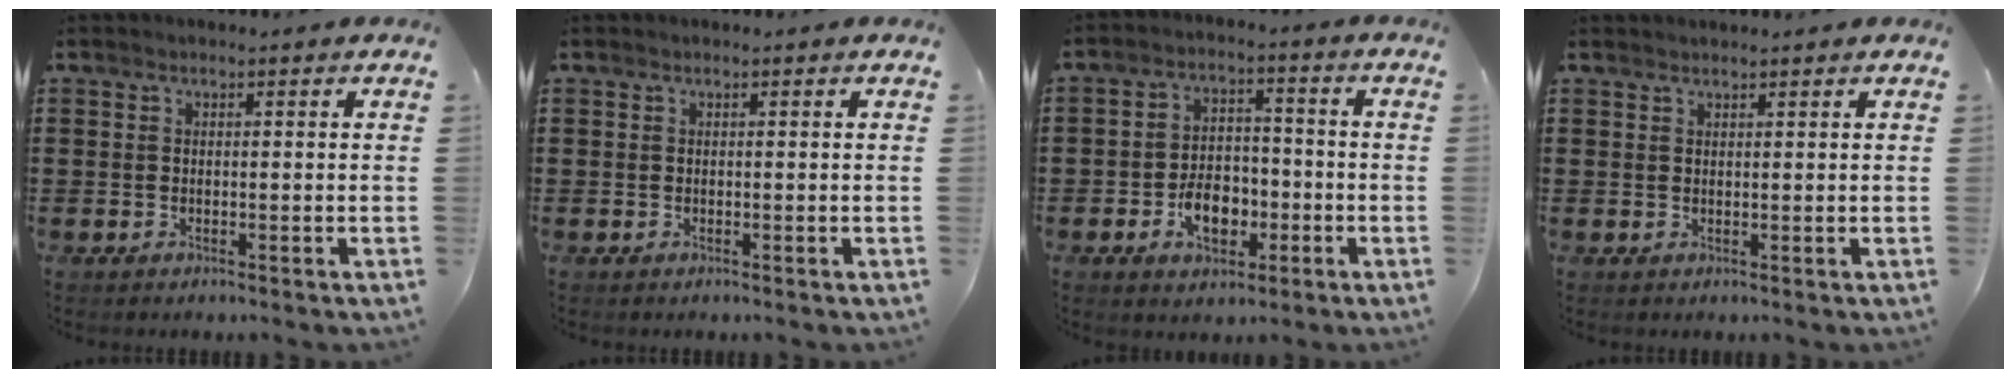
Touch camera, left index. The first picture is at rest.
{"total": 0.0}
{"total": 6.1, "force": [-2.4, 3.9, 4.1], "torque": [-0.055, 0.007, -0.045]}
{"total": 0.8, "force": [0.8, -0.1, 0.1], "torque": [-0.002, -0.002, 0.017]}